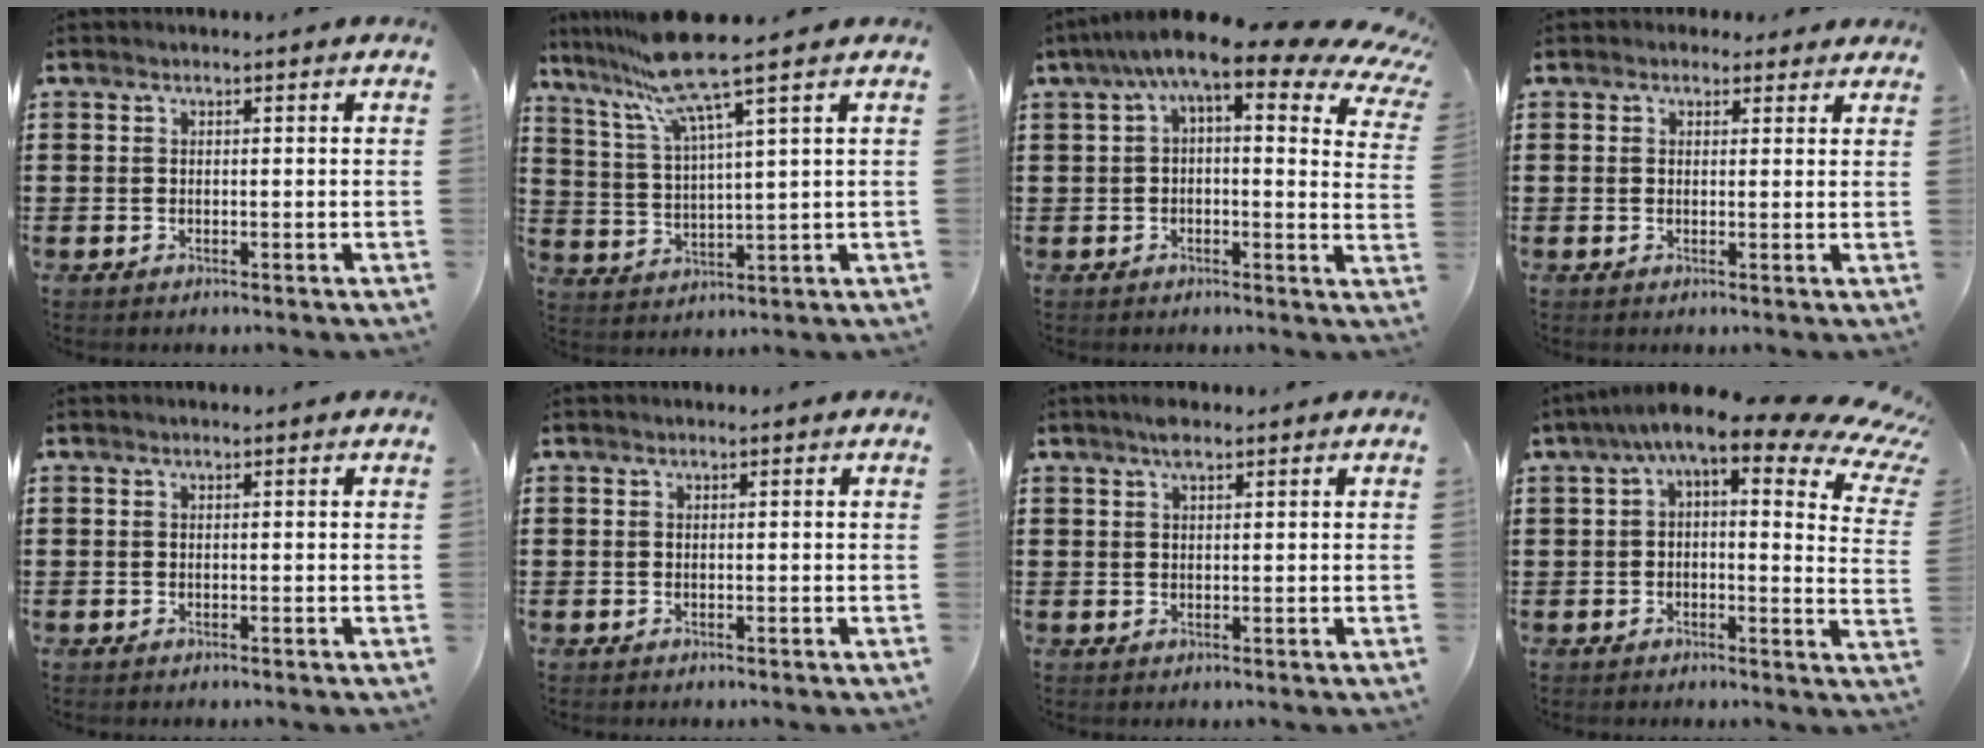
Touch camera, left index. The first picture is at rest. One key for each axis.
{"total": 10.2, "fx": 7.6, "fy": -0.1, "fz": 6.7, "tx": -0.165, "ty": -0.033, "tz": 0.126}
{"total": 9.3, "fx": 5.6, "fy": 1.8, "fz": 7.3, "tx": -0.141, "ty": -0.031, "tz": 0.090}
{"total": 1.7, "fx": 1.3, "fy": 1.1, "fz": 0.2, "tx": -0.001, "ty": 0.006, "tz": 0.023}
{"total": 0.0}
{"total": 0.0}
{"total": 2.5, "fx": 1.7, "fy": 0.8, "fz": 1.6, "tx": -0.036, "ty": 0.004, "tz": 0.031}
{"total": 9.1, "fx": 5.2, "fy": 2.0, "fz": 7.2, "tx": -0.136, "ty": -0.029, "tz": 0.084}